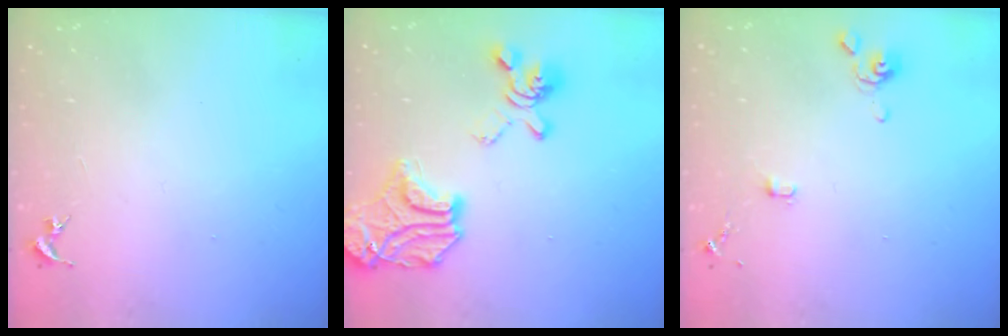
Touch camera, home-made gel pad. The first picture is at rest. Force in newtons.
{"total": 25.0, "press": 24.9, "slide": 2.6}
{"total": 4.6, "press": 4.6, "slide": 0.7}